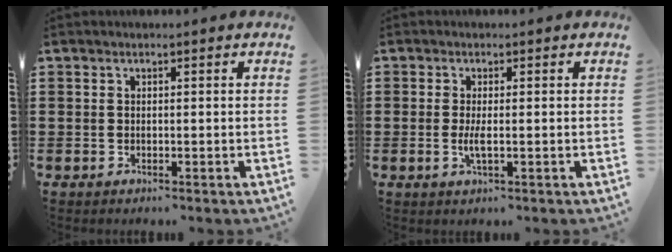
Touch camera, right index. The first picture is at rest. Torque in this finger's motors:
{"motor_torque": [2.14, 0.00, 0.28, 0.05]}